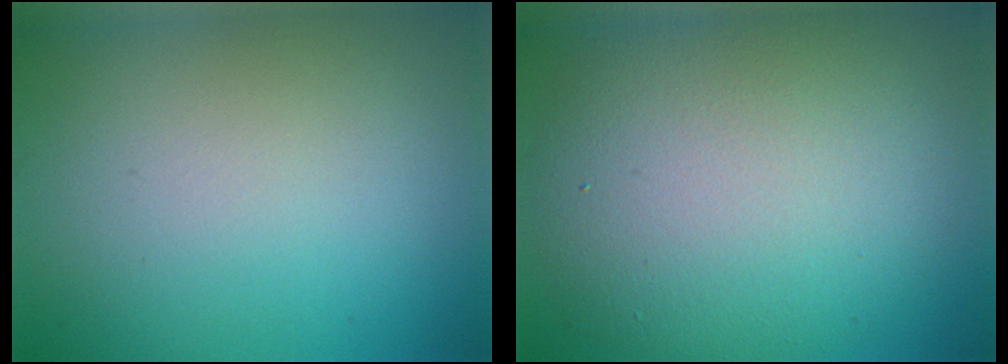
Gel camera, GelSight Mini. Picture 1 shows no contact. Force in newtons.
{"total": 10.3, "press": 10.3, "slide": 0.3}